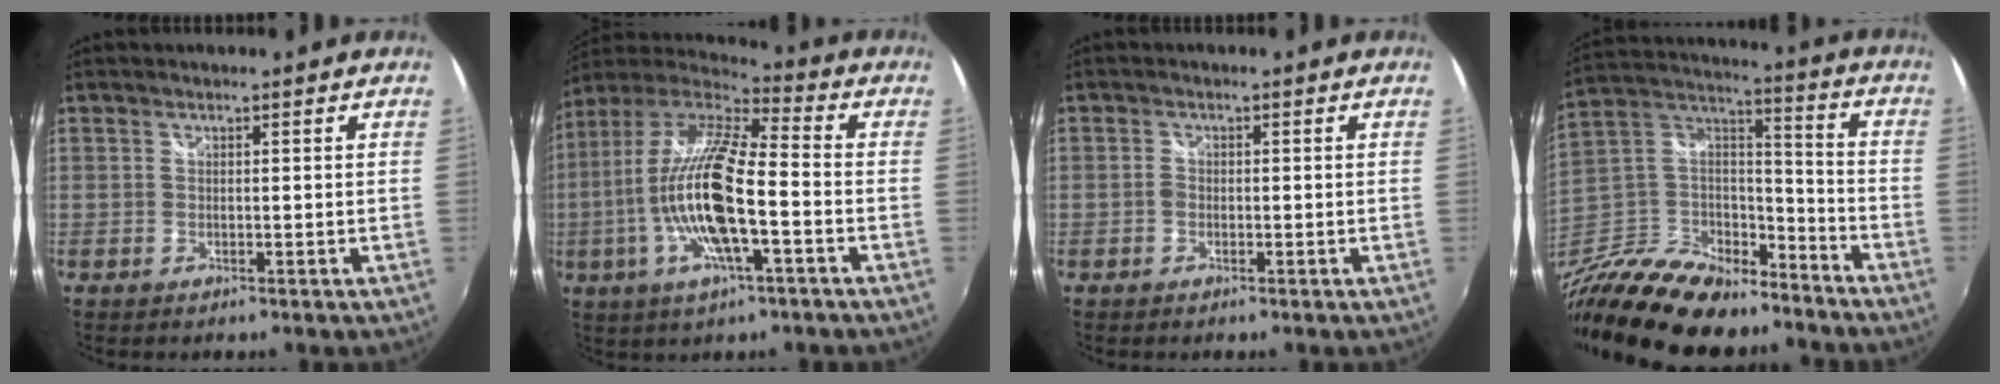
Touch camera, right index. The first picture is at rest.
{"total": 18.6, "force": [-4.2, 4.4, 17.5], "torque": [-0.328, -0.015, -0.085]}
{"total": 2.0, "force": [-0.7, 1.4, 1.2], "torque": [-0.025, 0.004, -0.016]}
{"total": 26.9, "force": [-19.6, 12.6, 13.4], "torque": [-0.301, 0.015, -0.323]}